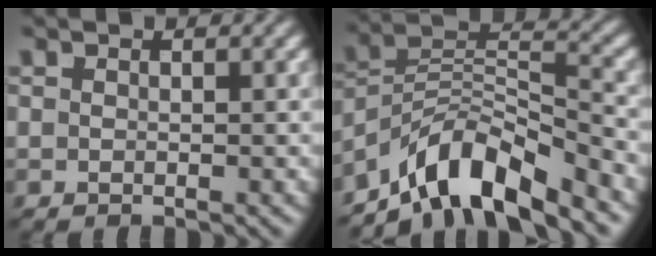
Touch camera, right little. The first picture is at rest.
{"total": 10.7, "force": [-5.1, 6.6, 6.7], "torque": [-0.107, -0.029, -0.077]}